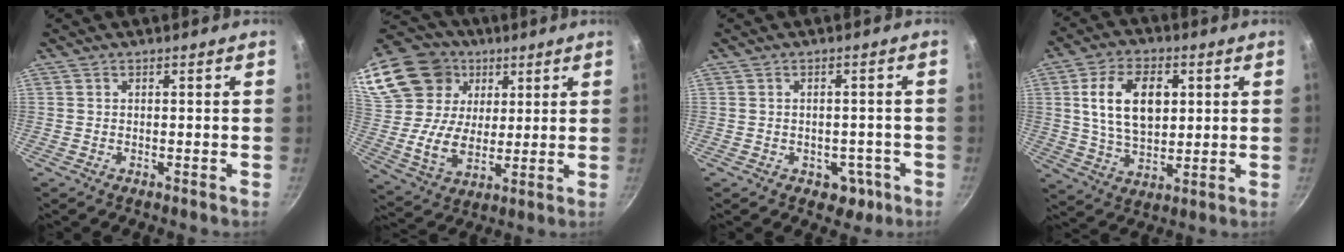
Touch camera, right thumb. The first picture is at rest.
{"total": 25.7, "force": [10.9, 19.5, 12.7], "torque": [-0.267, 0.011, 0.207]}
{"total": 4.5, "force": [-1.8, 3.5, 2.1], "torque": [-0.004, 0.025, -0.002]}
{"total": 13.8, "force": [3.0, 8.6, 10.4], "torque": [-0.159, -0.005, 0.054]}